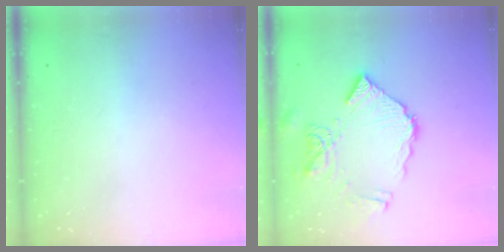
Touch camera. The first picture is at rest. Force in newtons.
{"total": 14.3, "press": 14.2, "slide": 1.6}